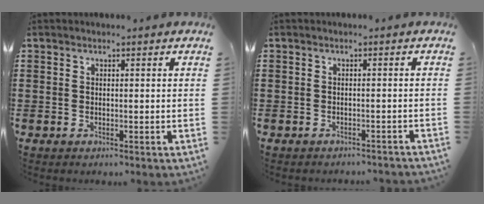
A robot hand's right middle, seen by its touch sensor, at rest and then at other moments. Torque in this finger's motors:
{"motor_torque": [0.07, -0.06, 0.13, 0.09]}